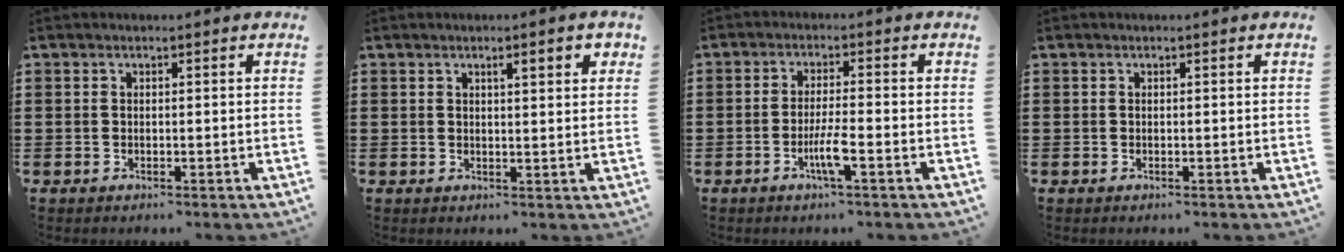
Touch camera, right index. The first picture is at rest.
{"total": 2.6, "force": [1.1, 0.5, 2.4], "torque": [-0.040, 0.001, 0.014]}
{"total": 4.4, "force": [-2.0, 0.2, 3.9], "torque": [-0.081, -0.011, -0.039]}
{"total": 0.0}